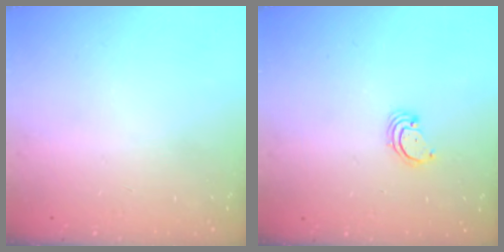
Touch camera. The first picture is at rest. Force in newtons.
{"total": 2.5, "press": 2.5, "slide": 0.2}